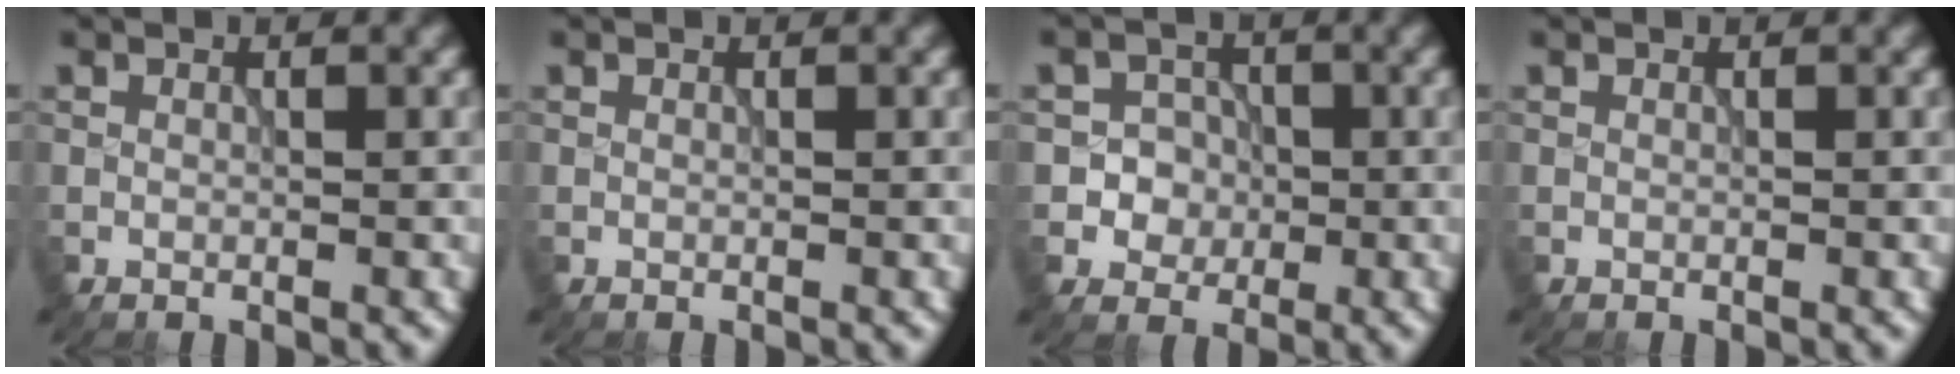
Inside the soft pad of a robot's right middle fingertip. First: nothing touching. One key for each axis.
{"total": 0.0}
{"total": 3.6, "fx": -0.7, "fy": 3.5, "fz": 0.9, "tx": 0.004, "ty": 0.012, "tz": -0.027}
{"total": 0.0}